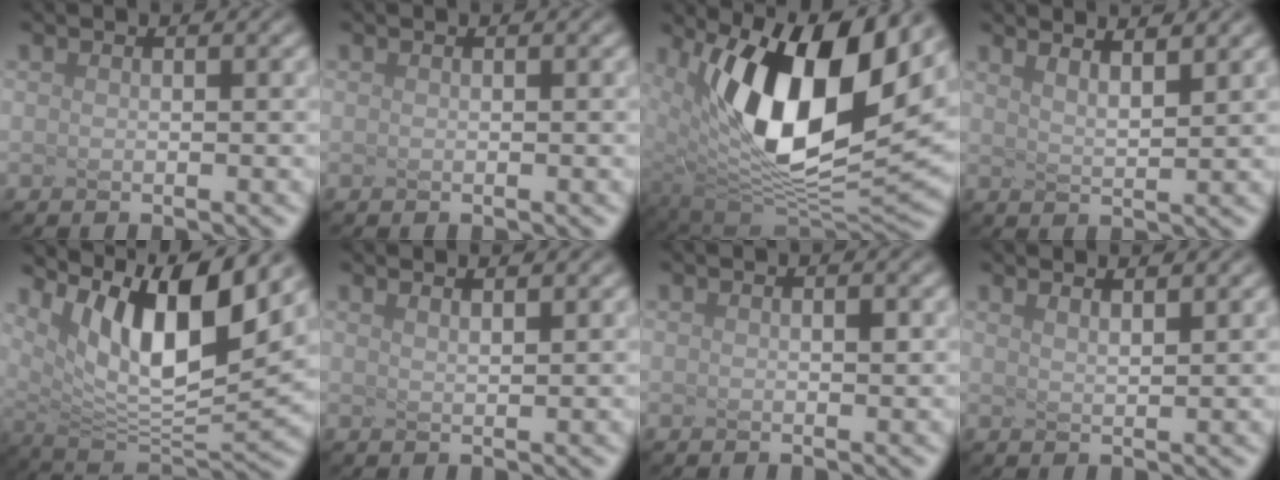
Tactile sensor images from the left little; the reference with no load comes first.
{"total": 0.0}
{"total": 11.3, "force": [2.7, 5.5, 9.5], "torque": [-0.186, -0.030, 0.090]}
{"total": 2.5, "force": [2.2, -0.1, 1.1], "torque": [-0.022, 0.013, 0.043]}
{"total": 9.7, "force": [4.5, 2.6, 8.2], "torque": [-0.167, -0.006, 0.123]}
{"total": 1.4, "force": [1.3, 0.1, 0.6], "torque": [-0.004, 0.014, 0.016]}
{"total": 0.7, "force": [-0.5, -0.5, 0.1], "torque": [-0.014, -0.009, 0.016]}
{"total": 1.7, "force": [1.6, 0.1, 0.7], "torque": [-0.008, 0.016, 0.023]}